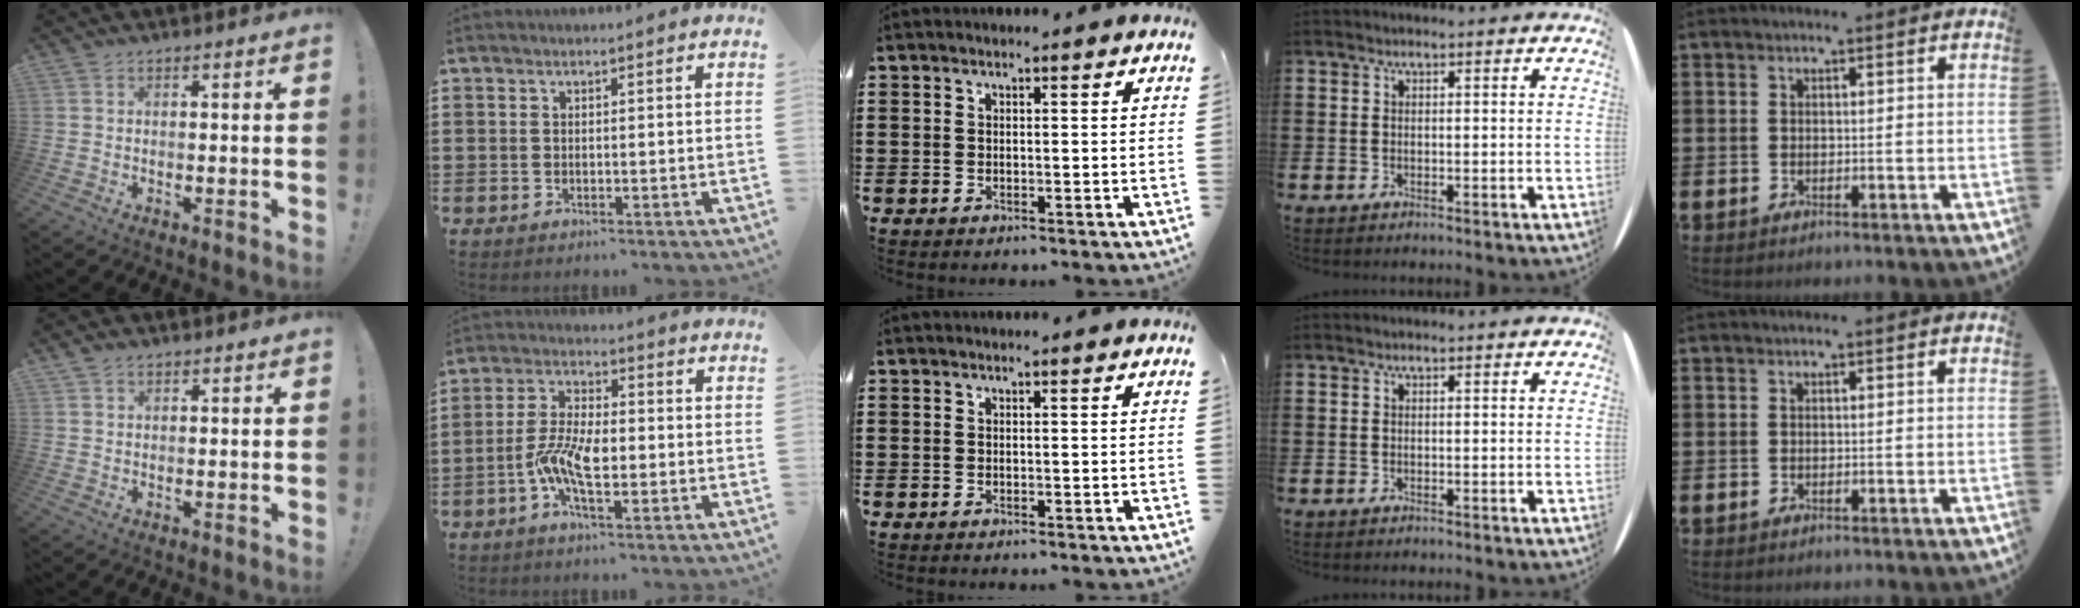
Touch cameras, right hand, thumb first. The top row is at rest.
{"thumb": {"total": 1.4, "force": [1.2, 0.6, 0.5], "torque": [-0.008, -0.005, 0.022]}, "index": {"total": 7.8, "force": [-2.4, 2.9, 6.8], "torque": [-0.154, -0.009, -0.052]}}